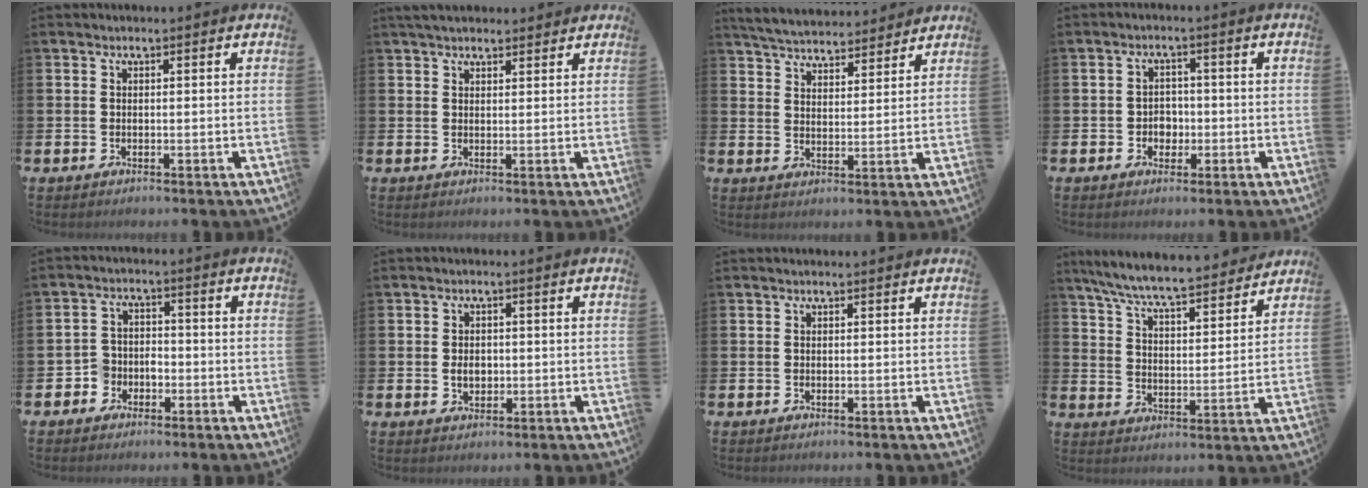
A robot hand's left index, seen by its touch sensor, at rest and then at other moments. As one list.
[{"total": 3.1, "force": [2.8, 1.0, 0.9], "torque": [-0.012, -0.006, 0.050]}, {"total": 5.4, "force": [5.3, 0.9, 0.5], "torque": [-0.033, -0.030, 0.096]}, {"total": 2.7, "force": [-0.7, 2.4, 1.0], "torque": [-0.011, 0.002, -0.021]}, {"total": 3.4, "force": [-2.2, 2.7, 0.1], "torque": [-0.015, 0.004, -0.050]}, {"total": 2.4, "force": [-0.1, 1.8, 1.6], "torque": [-0.018, 0.001, -0.007]}, {"total": 0.0}, {"total": 8.1, "force": [7.6, 0.4, 2.6], "torque": [-0.086, -0.050, 0.134]}]